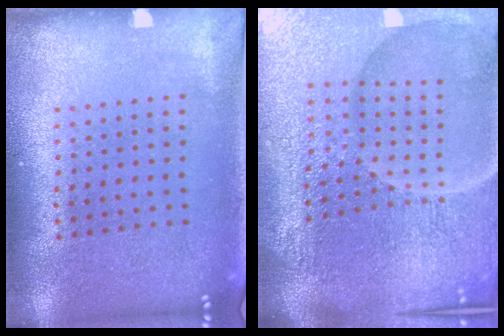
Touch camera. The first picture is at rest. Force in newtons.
{"total": 6.5, "press": 5.8, "slide": 2.9}